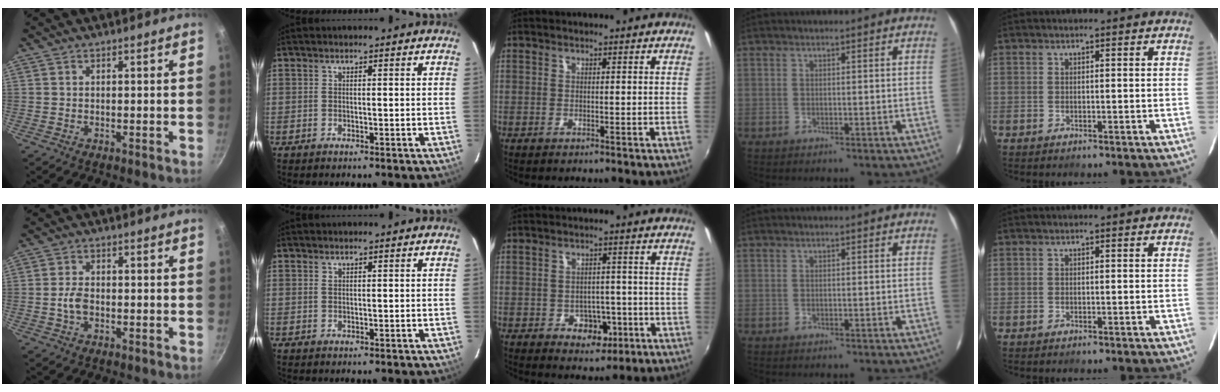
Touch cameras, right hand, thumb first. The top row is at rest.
{"thumb": {"total": 3.3, "force": [-0.8, 2.1, 2.5], "torque": [-0.049, 0.012, -0.017]}, "middle": {"total": 5.8, "force": [-2.3, 4.7, 2.5], "torque": [-0.049, 0.005, -0.018]}}